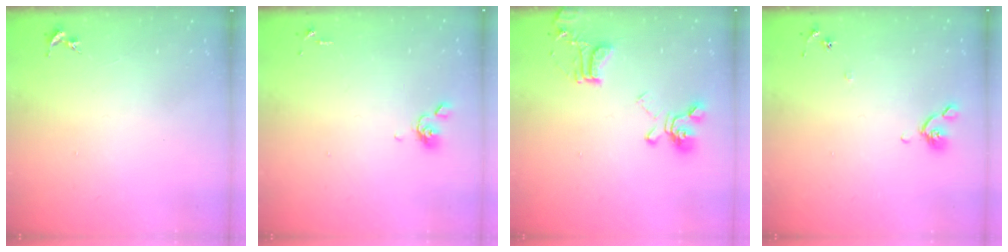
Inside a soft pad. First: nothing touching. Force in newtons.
{"total": 5.6, "press": 5.5, "slide": 1.4}
{"total": 17.3, "press": 17.2, "slide": 1.8}
{"total": 6.2, "press": 6.2, "slide": 0.8}